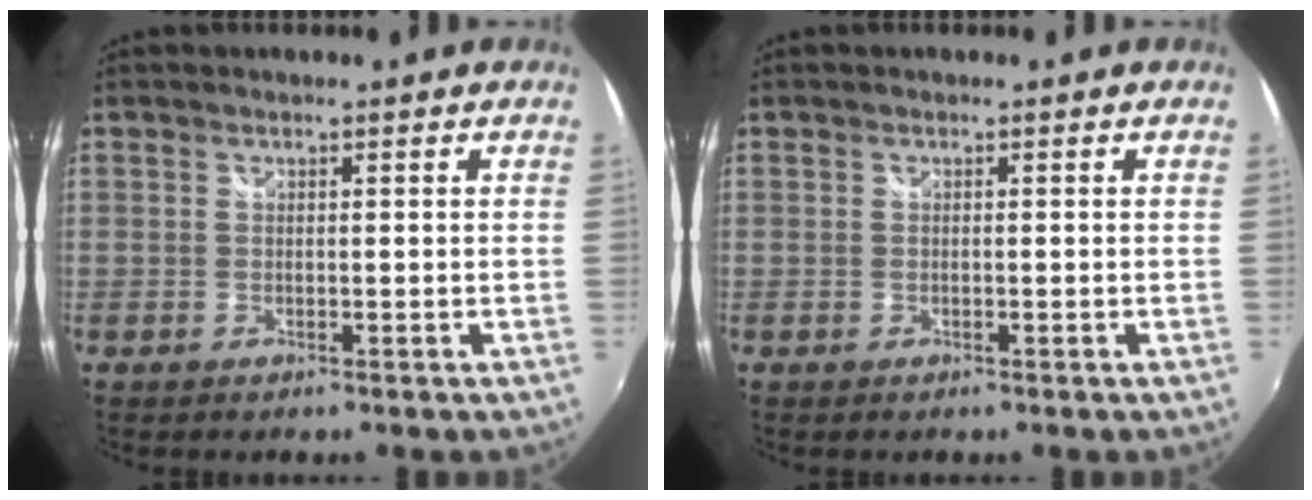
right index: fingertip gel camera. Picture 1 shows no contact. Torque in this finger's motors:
{"motor_torque": [-0.03, 0.02, 0.00, 0.01]}